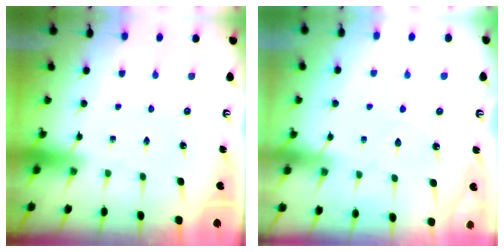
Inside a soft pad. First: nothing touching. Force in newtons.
{"total": 4.9, "press": 4.8, "slide": 0.5}